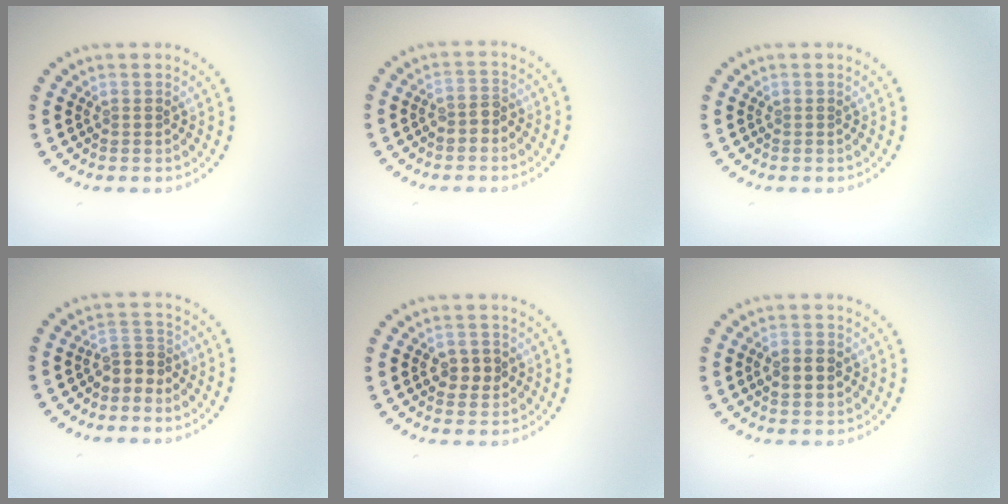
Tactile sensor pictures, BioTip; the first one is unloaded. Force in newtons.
{"total": 1.7, "press": 1.5, "slide": 0.8}
{"total": 0.0}
{"total": 1.9, "press": 1.5, "slide": 1.3}
{"total": 2.4, "press": 2.4, "slide": 0.3}
{"total": 3.4, "press": 3.4, "slide": 0.1}